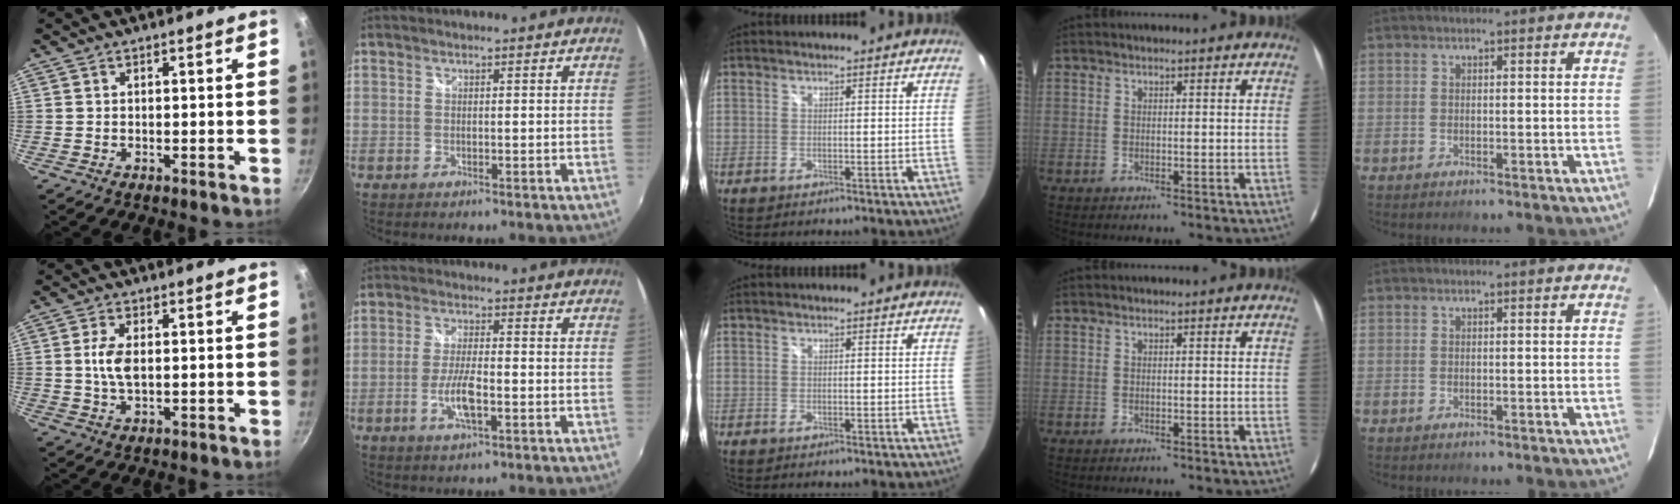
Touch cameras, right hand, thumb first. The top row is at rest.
{"thumb": {"total": 4.8, "force": [0.3, 2.4, 4.1], "torque": [-0.084, 0.002, 0.004]}, "index": {"total": 6.5, "force": [-2.2, 1.6, 5.9], "torque": [-0.123, -0.005, -0.044]}}